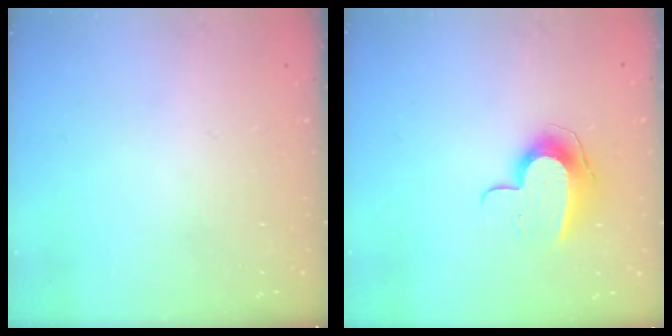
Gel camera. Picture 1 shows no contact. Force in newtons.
{"total": 9.8, "press": 9.8, "slide": 0.2}